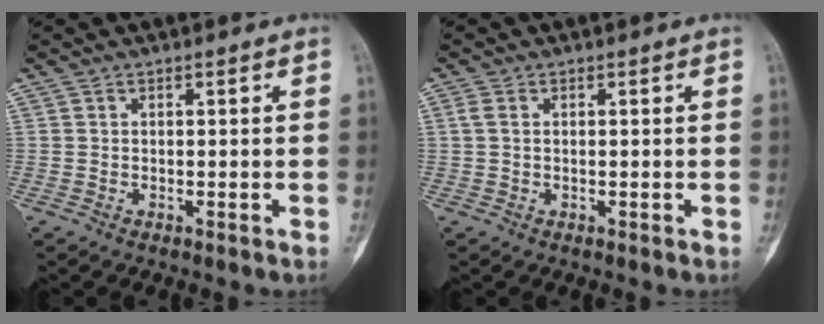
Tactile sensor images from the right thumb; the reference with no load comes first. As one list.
[{"total": 1.7, "force": [0.3, 1.1, 1.2], "torque": [-0.033, 0.004, 0.007]}]